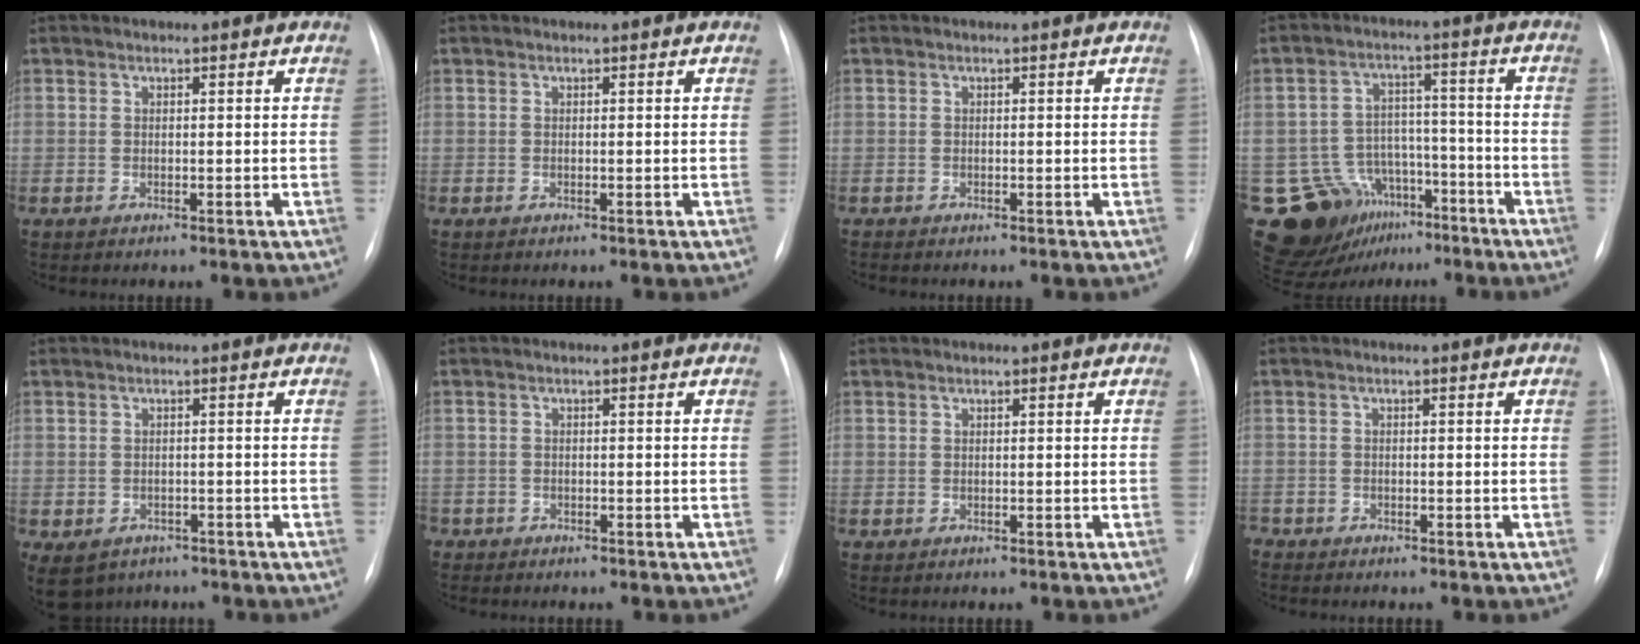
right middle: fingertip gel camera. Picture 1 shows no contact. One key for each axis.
{"total": 0.0}
{"total": 0.0}
{"total": 14.3, "fx": -8.5, "fy": 10.3, "fz": 5.2, "tx": -0.089, "ty": 0.049, "tz": -0.124}
{"total": 8.2, "fx": -5.1, "fy": 6.0, "fz": 2.4, "tx": -0.065, "ty": -0.003, "tz": -0.062}
{"total": 2.2, "fx": -1.8, "fy": 1.1, "fz": 0.3, "tx": -0.009, "ty": 0.001, "tz": -0.027}
{"total": 0.0}
{"total": 2.5, "fx": -2.3, "fy": 1.0, "fz": 0.4, "tx": -0.008, "ty": -0.001, "tz": -0.035}